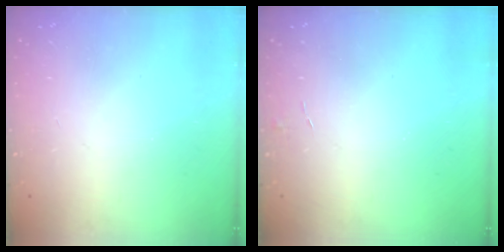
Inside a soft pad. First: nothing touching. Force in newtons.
{"total": 2.9, "press": 2.9, "slide": 0.3}